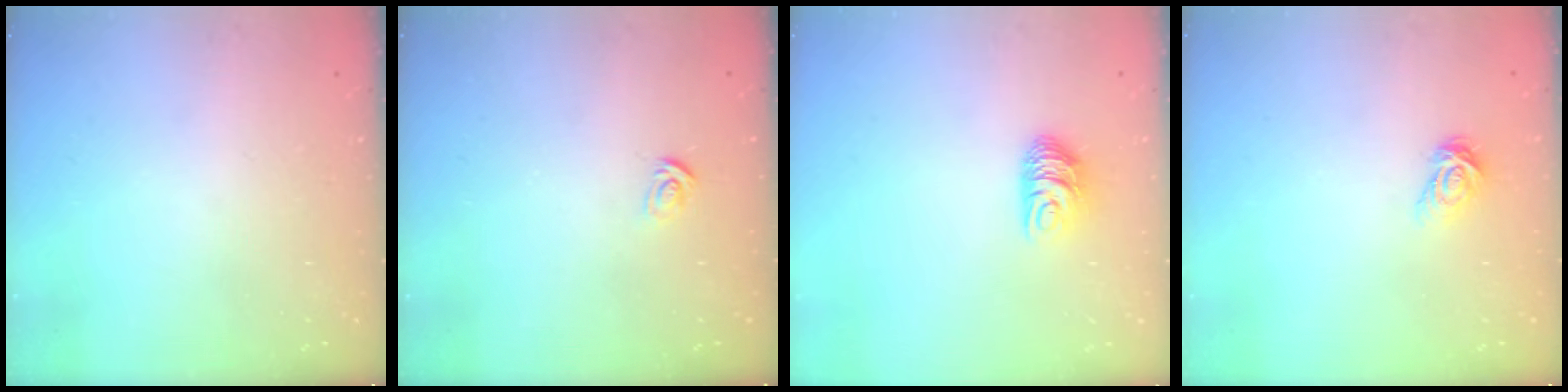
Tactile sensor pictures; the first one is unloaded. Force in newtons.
{"total": 2.6, "press": 2.6, "slide": 0.2}
{"total": 7.3, "press": 7.3, "slide": 0.8}
{"total": 3.8, "press": 3.8, "slide": 0.2}